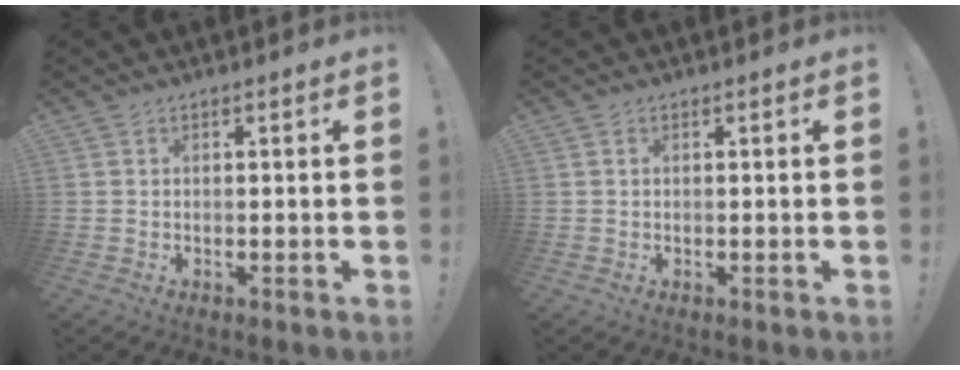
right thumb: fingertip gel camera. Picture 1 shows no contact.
{"total": 0.0}